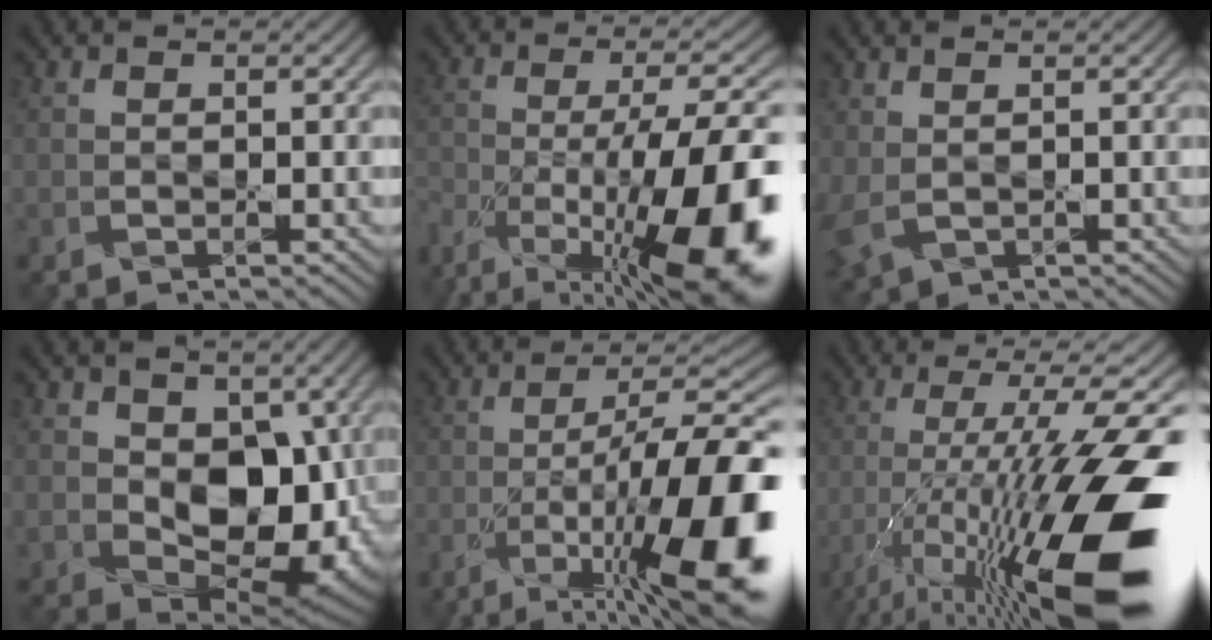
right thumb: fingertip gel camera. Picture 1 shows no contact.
{"total": 17.9, "force": [-9.4, 6.1, 14.0], "torque": [-0.242, -0.018, -0.159]}
{"total": 3.5, "force": [0.4, 2.1, 2.7], "torque": [-0.083, -0.004, 0.013]}
{"total": 11.2, "force": [0.4, 7.7, 8.1], "torque": [-0.138, -0.022, 0.014]}
{"total": 19.2, "force": [-8.6, 6.2, 16.1], "torque": [-0.254, -0.012, -0.141]}
{"total": 20.4, "force": [-8.8, 5.0, 17.8], "torque": [-0.304, 0.003, -0.158]}